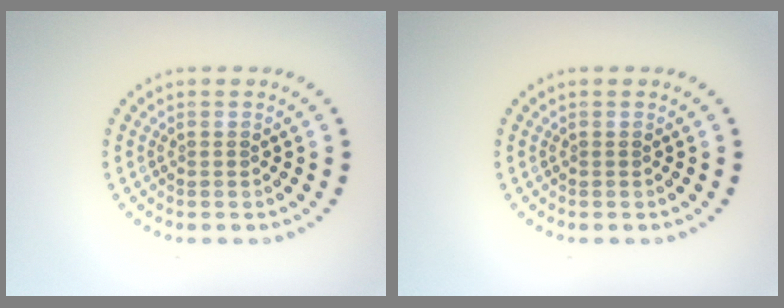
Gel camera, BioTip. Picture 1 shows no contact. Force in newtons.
{"total": 0.0}